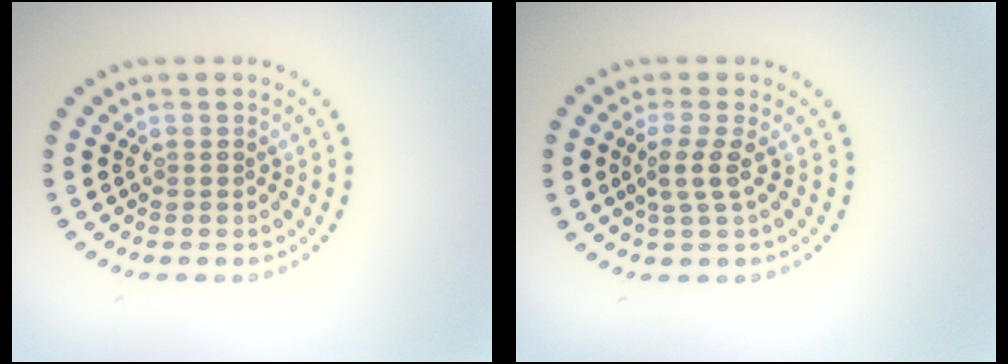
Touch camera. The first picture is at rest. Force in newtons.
{"total": 2.2, "press": 1.7, "slide": 1.4}